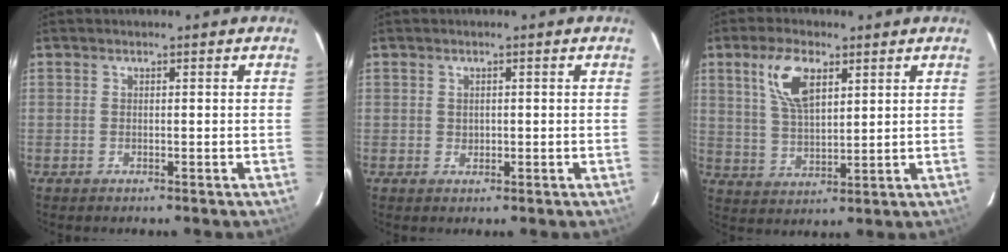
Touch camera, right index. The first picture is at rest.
{"total": 1.1, "force": [0.2, 1.0, 0.2], "torque": [0.002, 0.001, 0.005]}
{"total": 9.2, "force": [4.3, 4.1, 6.9], "torque": [-0.136, 0.011, 0.088]}